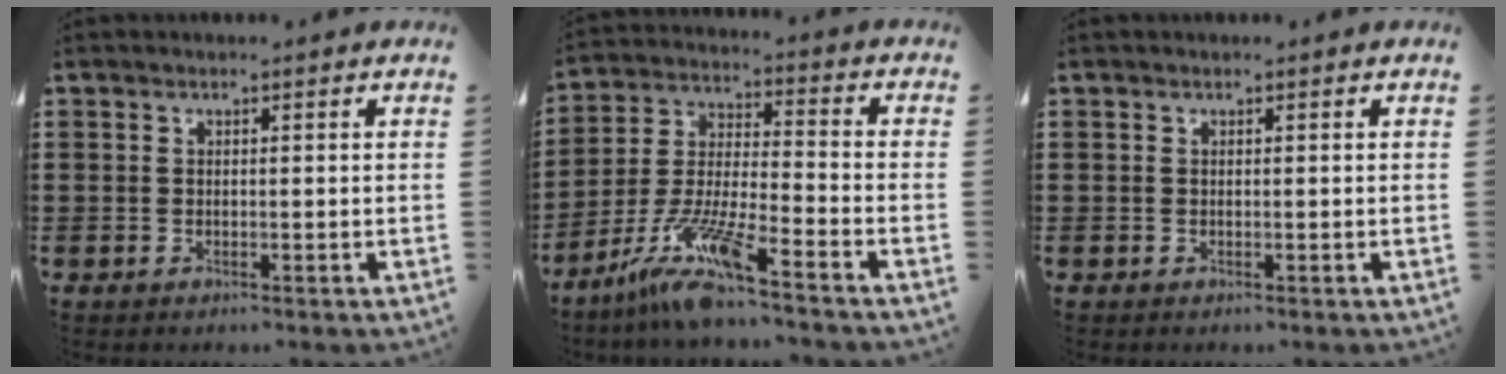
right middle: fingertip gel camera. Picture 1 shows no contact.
{"total": 11.0, "force": [-8.5, 0.3, 7.0], "torque": [-0.157, -0.010, -0.173]}
{"total": 0.0}